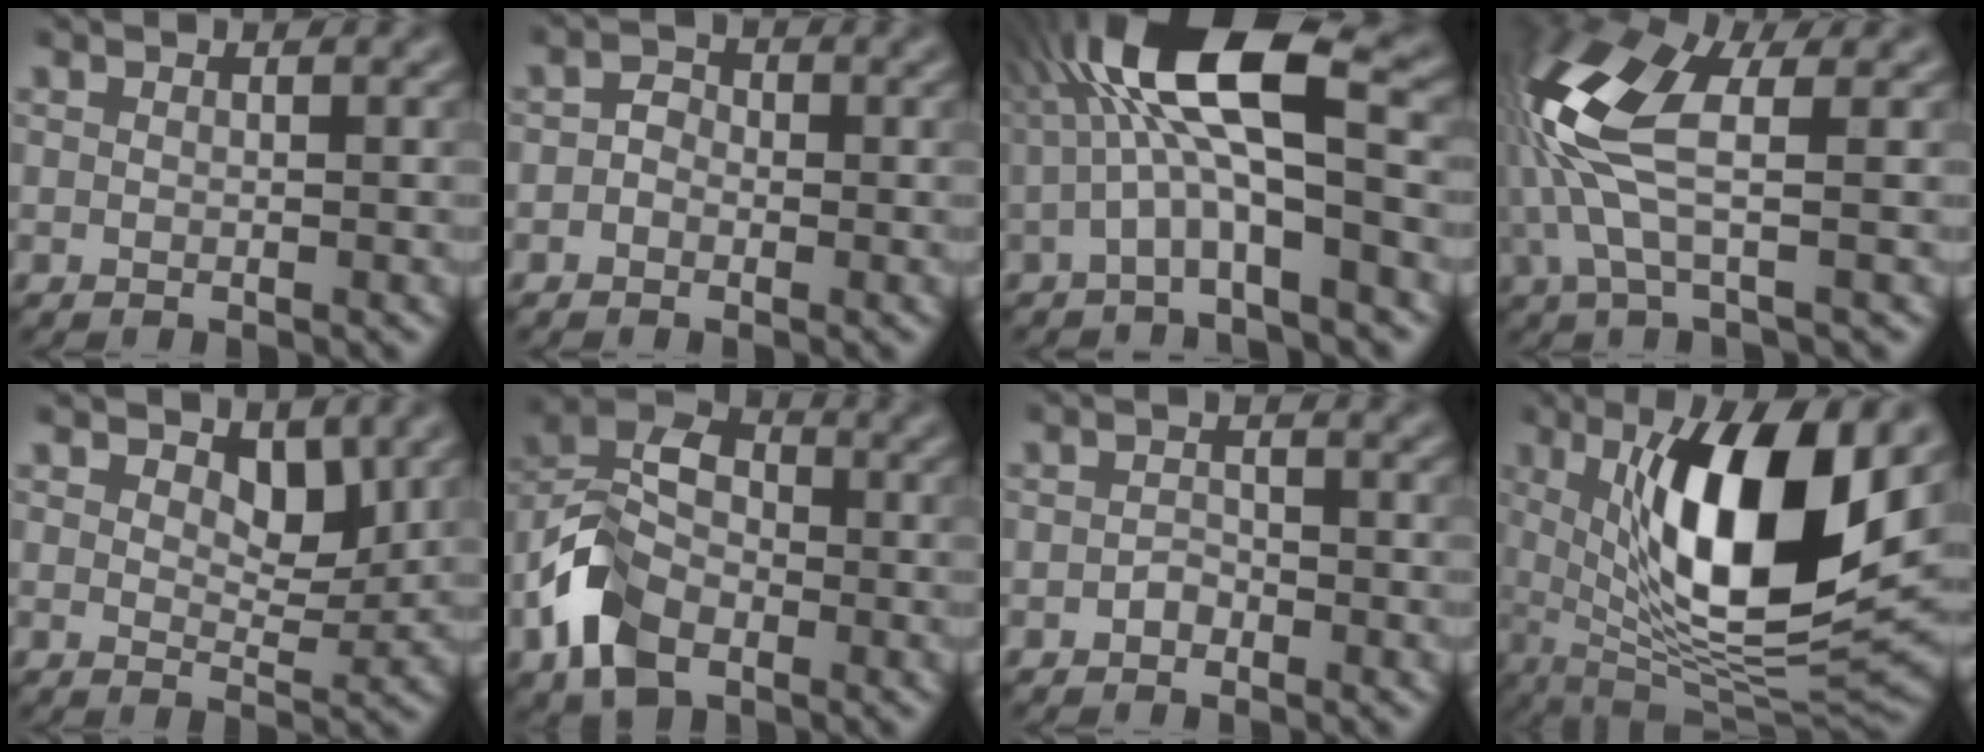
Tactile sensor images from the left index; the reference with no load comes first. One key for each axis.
{"total": 1.4, "fx": -0.7, "fy": 1.1, "fz": 0.4, "tx": -0.009, "ty": -0.002, "tz": -0.018}
{"total": 9.3, "fx": -0.1, "fy": 2.7, "fz": 8.9, "tx": -0.179, "ty": 0.031, "tz": -0.010}
{"total": 7.6, "fx": 0.3, "fy": 3.0, "fz": 7.0, "tx": -0.181, "ty": 0.014, "tz": -0.005}
{"total": 2.8, "fx": 1.4, "fy": 1.5, "fz": 1.9, "tx": -0.038, "ty": -0.012, "tz": 0.020}
{"total": 8.3, "fx": -3.8, "fy": 5.3, "fz": 5.2, "tx": -0.112, "ty": 0.003, "tz": -0.084}
{"total": 1.1, "fx": -0.8, "fy": 0.6, "fz": 0.3, "tx": -0.012, "ty": -0.002, "tz": -0.016}
{"total": 12.9, "fx": 2.5, "fy": 4.2, "fz": 11.9, "tx": -0.192, "ty": -0.015, "tz": 0.047}